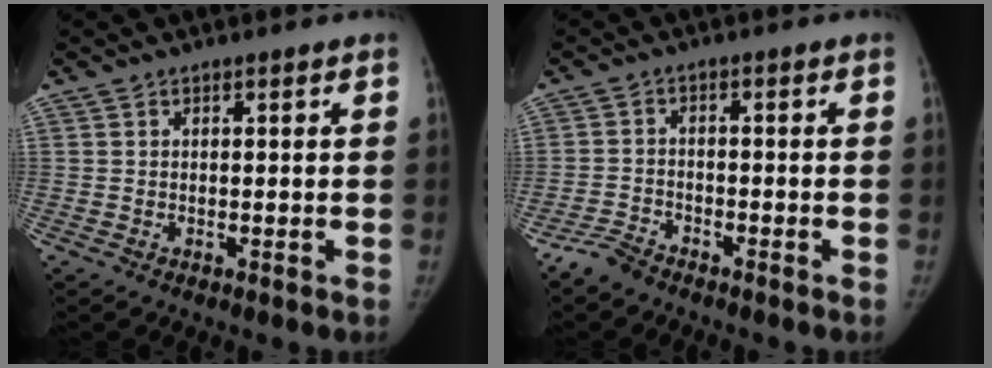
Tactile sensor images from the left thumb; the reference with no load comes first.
{"total": 3.7, "force": [-3.3, 1.3, 0.9], "torque": [-0.023, 0.009, -0.068]}